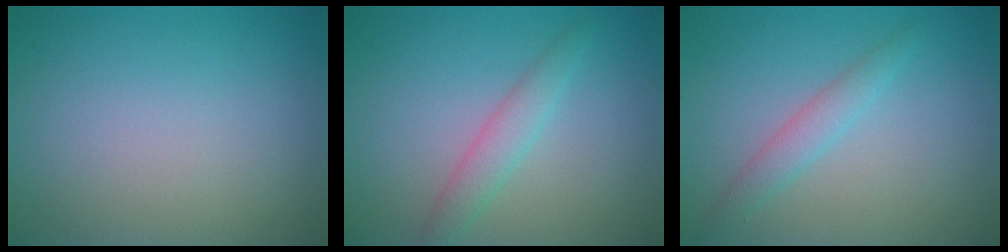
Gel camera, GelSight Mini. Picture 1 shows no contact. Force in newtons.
{"total": 2.3, "press": 2.3, "slide": 0.0}
{"total": 2.0, "press": 2.0, "slide": 0.0}